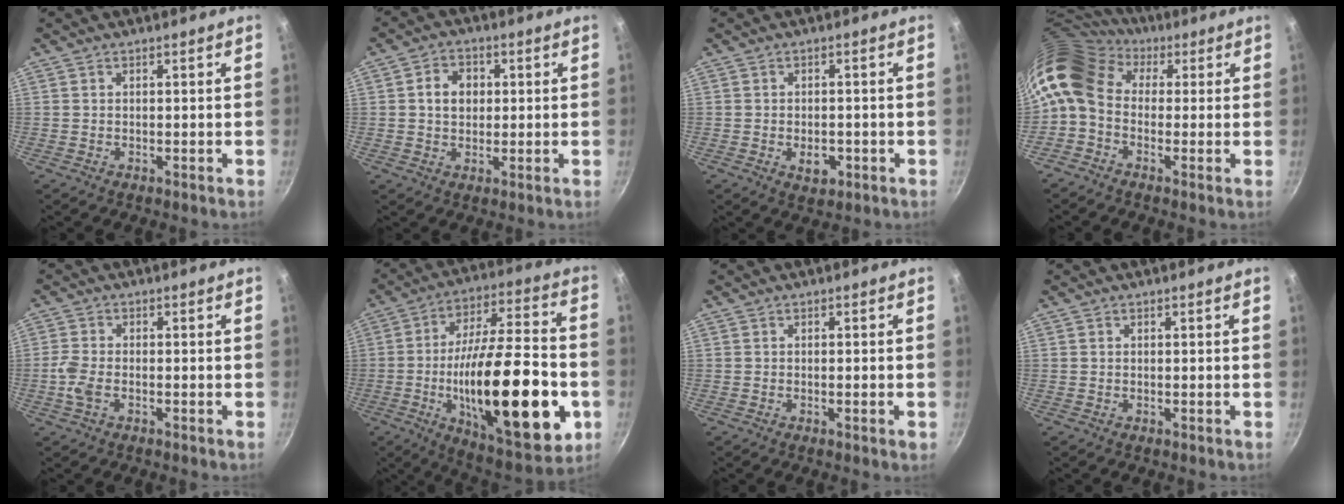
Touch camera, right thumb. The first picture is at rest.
{"total": 5.6, "force": [0.7, 4.5, 3.3], "torque": [-0.030, 0.007, 0.007]}
{"total": 3.9, "force": [-1.3, 2.6, 2.6], "torque": [-0.027, 0.005, -0.013]}
{"total": 12.7, "force": [1.9, 9.5, 8.1], "torque": [-0.157, 0.029, 0.010]}
{"total": 4.0, "force": [-1.2, 2.1, 3.1], "torque": [-0.075, 0.008, -0.032]}
{"total": 31.3, "force": [-7.2, 11.3, 28.3], "torque": [-0.424, 0.019, -0.101]}
{"total": 1.2, "force": [-0.5, 0.2, 1.1], "torque": [-0.020, 0.001, -0.009]}
{"total": 0.0}